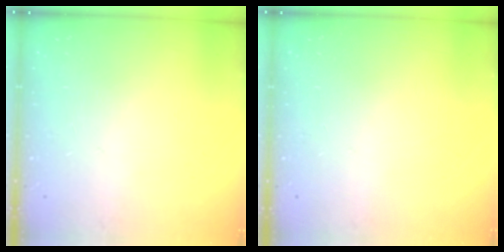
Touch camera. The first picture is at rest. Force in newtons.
{"total": 0.0}